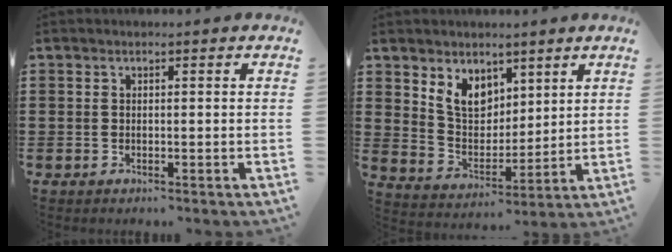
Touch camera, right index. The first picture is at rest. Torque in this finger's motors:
{"motor_torque": [0.51, 0.84, 0.22, 0.06]}